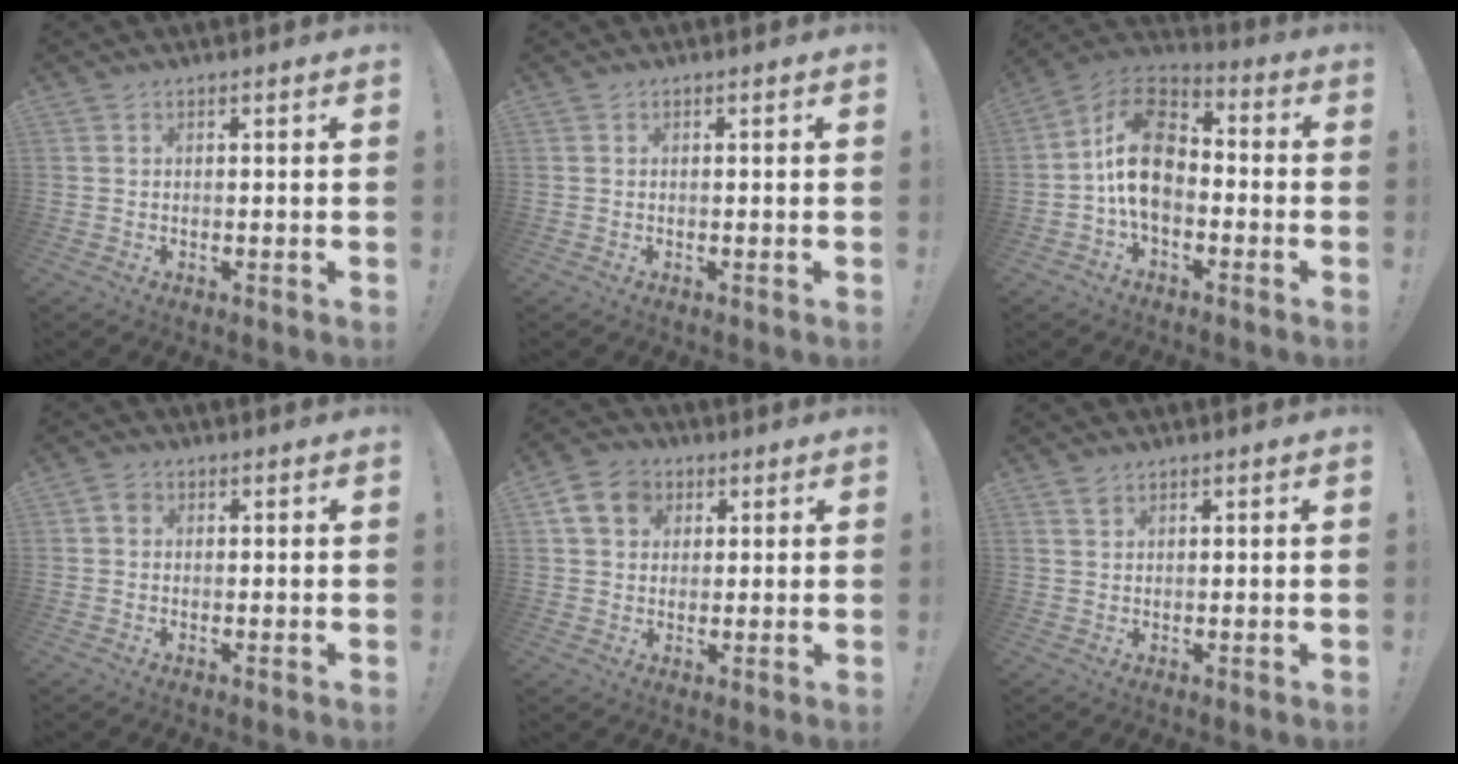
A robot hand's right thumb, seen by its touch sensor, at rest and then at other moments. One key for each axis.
{"total": 0.0}
{"total": 16.4, "fx": -0.6, "fy": 10.8, "fz": 12.3, "tx": -0.218, "ty": 0.022, "tz": -0.009}
{"total": 2.1, "fx": 0.1, "fy": 1.9, "fz": 1.1, "tx": -0.013, "ty": 0.004, "tz": 0.000}
{"total": 9.7, "fx": 3.6, "fy": 7.8, "fz": 4.4, "tx": -0.069, "ty": 0.000, "tz": 0.073}
{"total": 1.6, "fx": 1.2, "fy": 0.8, "fz": 0.5, "tx": 0.002, "ty": -0.008, "tz": 0.021}